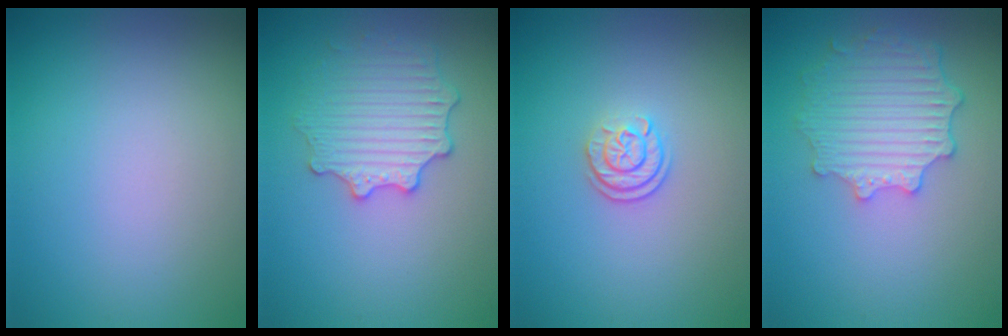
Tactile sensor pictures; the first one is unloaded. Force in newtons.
{"total": 3.2, "press": 3.1, "slide": 0.4}
{"total": 2.1, "press": 1.7, "slide": 1.3}
{"total": 4.9, "press": 4.0, "slide": 2.8}